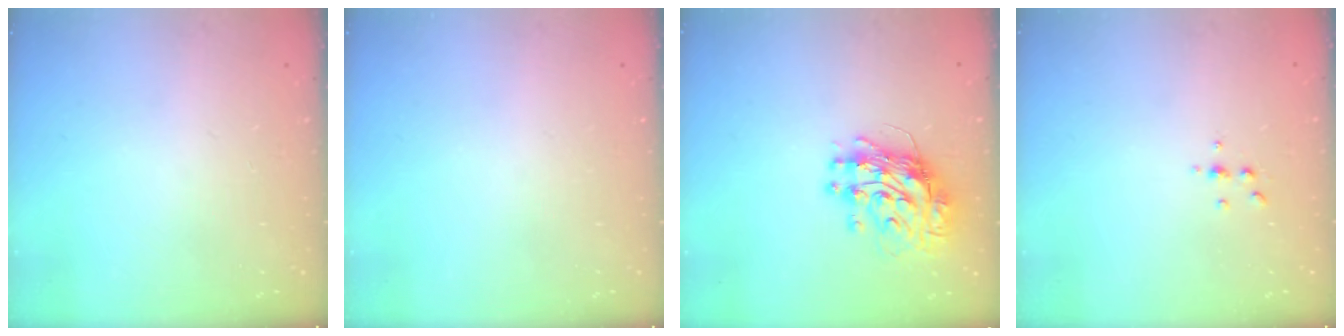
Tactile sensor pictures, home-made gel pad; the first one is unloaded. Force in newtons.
{"total": 0.0}
{"total": 12.0, "press": 11.9, "slide": 1.2}
{"total": 3.6, "press": 3.6, "slide": 0.4}